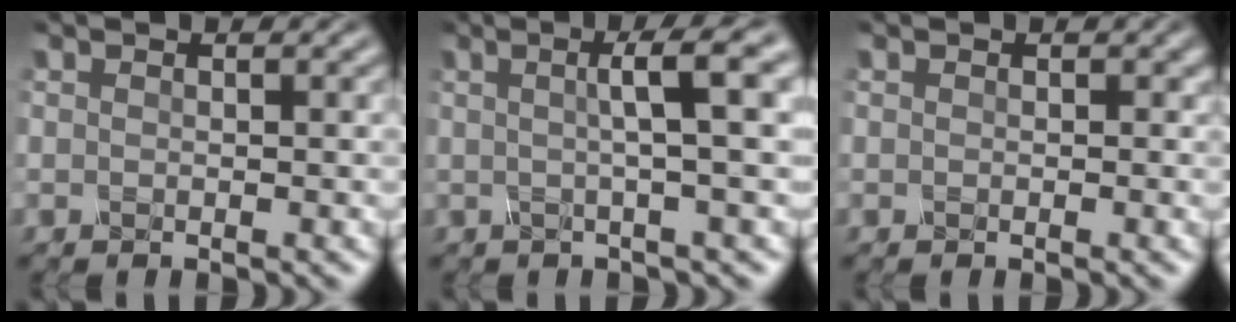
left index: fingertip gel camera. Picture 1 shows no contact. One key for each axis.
{"total": 5.6, "fx": 0.9, "fy": 1.0, "fz": 5.4, "tx": -0.075, "ty": 0.015, "tz": 0.004}
{"total": 0.5, "fx": 0.1, "fy": 0.5, "fz": 0.1, "tx": -0.002, "ty": 0.000, "tz": 0.002}